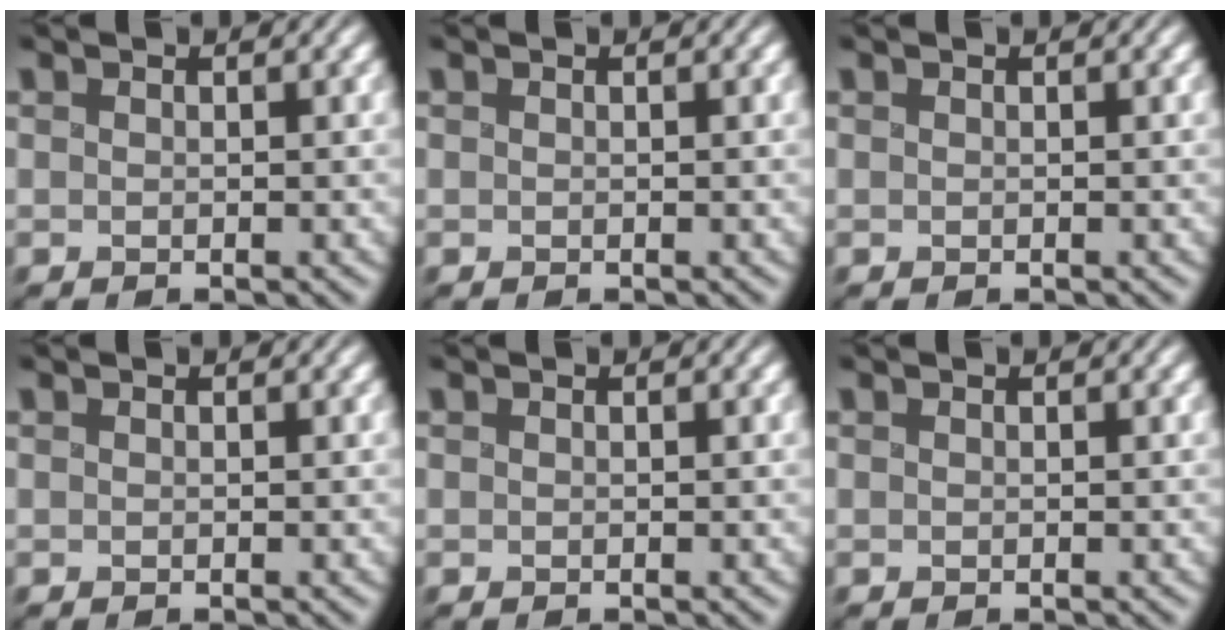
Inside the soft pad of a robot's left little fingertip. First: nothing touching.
{"total": 0.0}
{"total": 0.0}
{"total": 0.0}
{"total": 0.0}
{"total": 0.0}